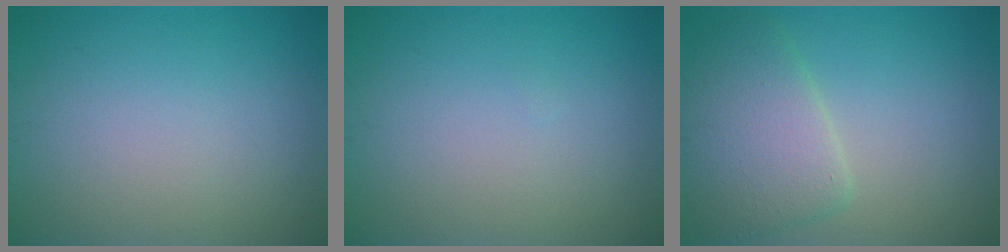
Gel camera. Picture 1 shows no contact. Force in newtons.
{"total": 0.0}
{"total": 5.1, "press": 5.0, "slide": 0.5}